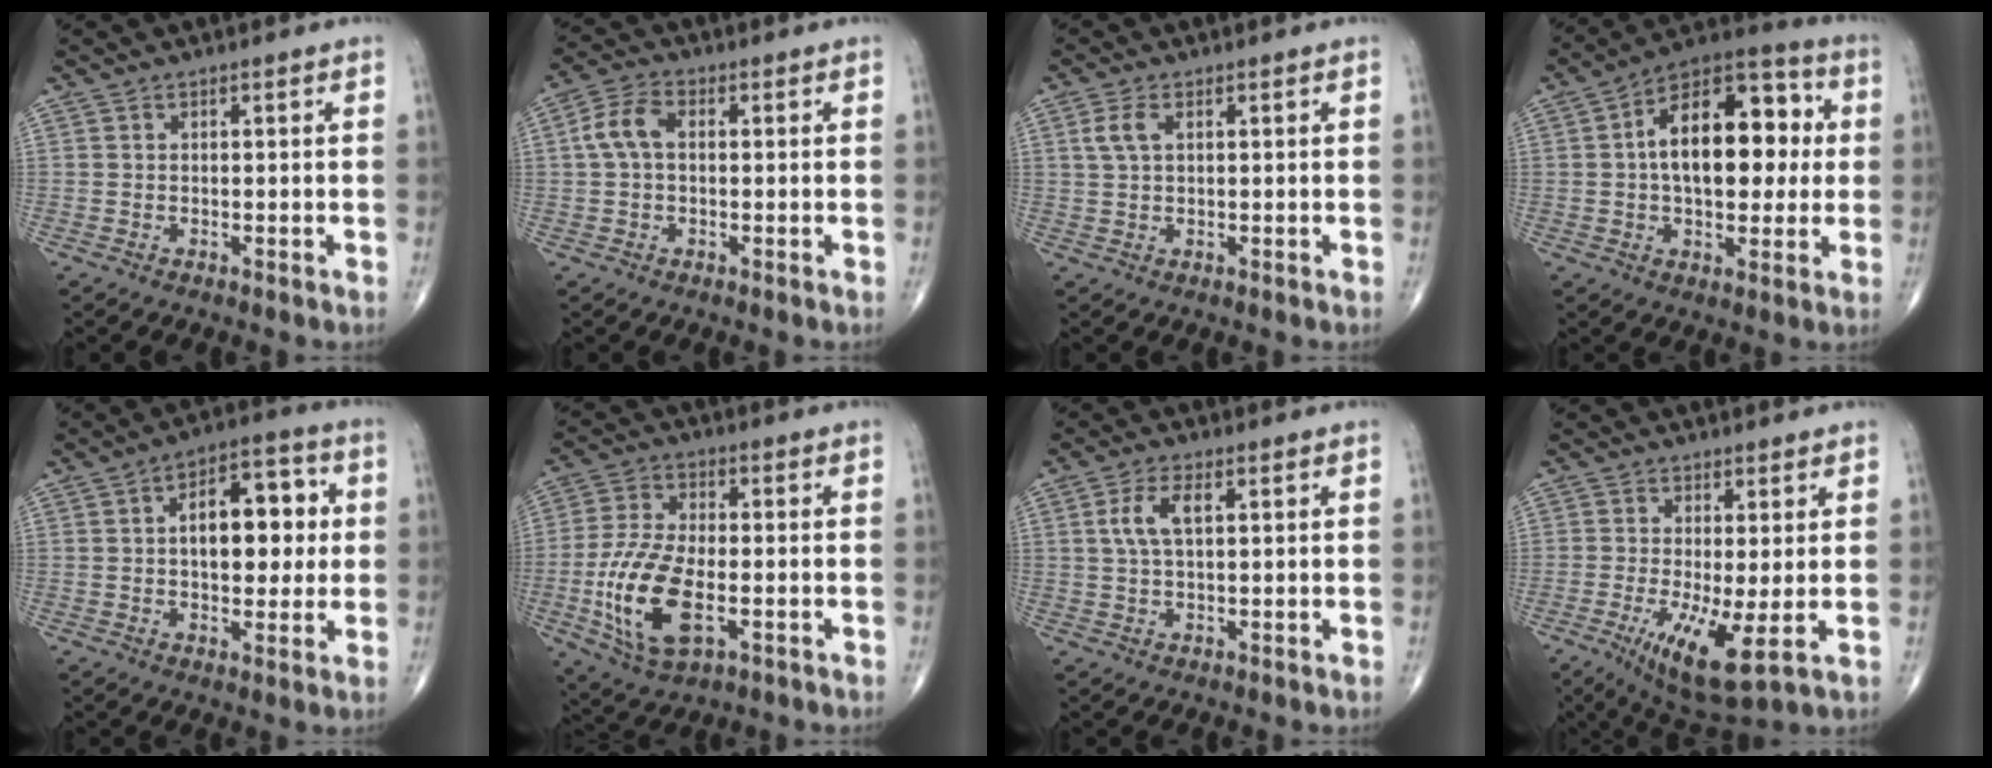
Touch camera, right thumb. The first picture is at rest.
{"total": 5.9, "force": [0.6, 3.6, 4.6], "torque": [-0.098, 0.020, 0.005]}
{"total": 3.3, "force": [1.1, 1.7, 2.6], "torque": [-0.062, 0.009, 0.023]}
{"total": 19.2, "force": [2.0, 10.6, 15.9], "torque": [-0.212, 0.030, 0.023]}
{"total": 13.4, "force": [1.5, 7.4, 11.1], "torque": [-0.122, 0.020, 0.018]}
{"total": 15.2, "force": [-3.6, 7.2, 12.8], "torque": [-0.262, 0.004, -0.061]}
{"total": 5.2, "force": [1.4, 2.3, 4.4], "torque": [-0.096, 0.007, 0.028]}
{"total": 10.0, "force": [-2.2, 2.5, 9.4], "torque": [-0.171, -0.025, -0.030]}